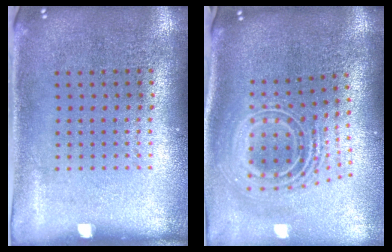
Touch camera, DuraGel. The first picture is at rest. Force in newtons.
{"total": 2.6, "press": 1.8, "slide": 1.9}